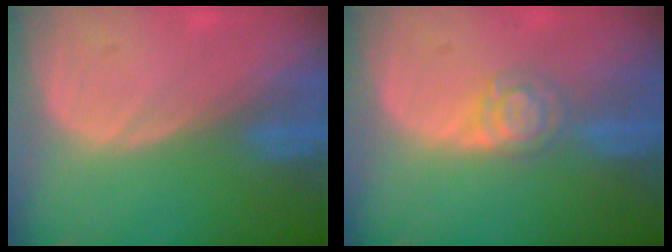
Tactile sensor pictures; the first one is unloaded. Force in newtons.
{"total": 3.8, "press": 3.8, "slide": 0.2}